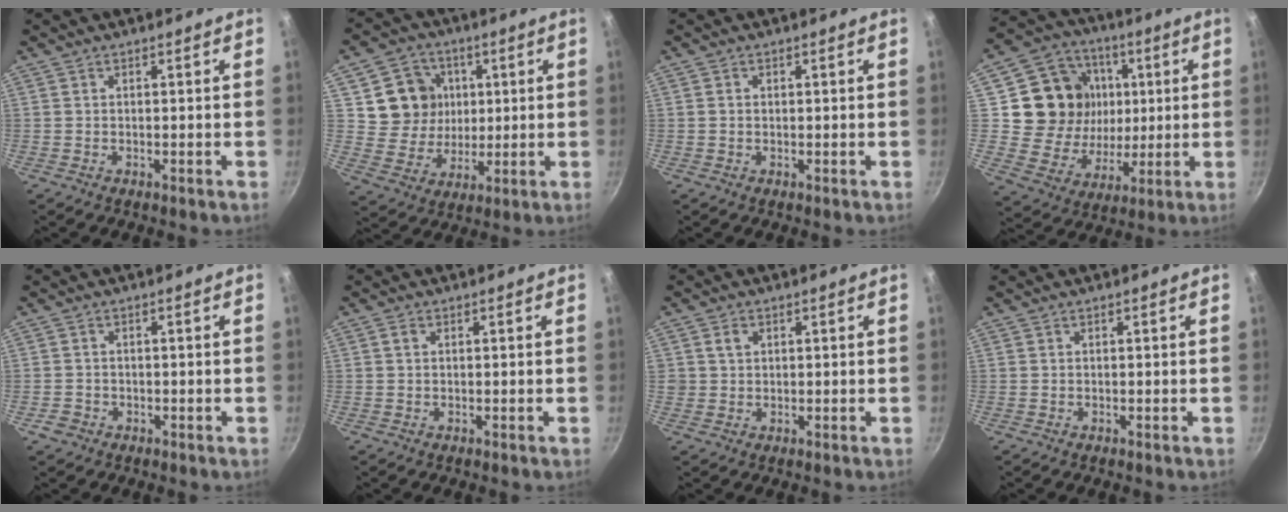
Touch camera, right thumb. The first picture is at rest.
{"total": 12.2, "force": [3.2, 11.0, 4.2], "torque": [-0.045, -0.011, 0.061]}
{"total": 0.8, "force": [0.1, 0.7, 0.4], "torque": [-0.006, 0.004, 0.001]}
{"total": 19.3, "force": [3.8, 16.7, 8.8], "torque": [-0.135, 0.001, 0.073]}
{"total": 2.4, "force": [-1.1, 2.0, 0.8], "torque": [-0.009, 0.011, -0.015]}
{"total": 1.1, "force": [0.3, 0.9, 0.7], "torque": [-0.011, 0.003, 0.004]}
{"total": 2.5, "force": [0.8, 2.1, 0.9], "torque": [-0.003, 0.007, 0.014]}
{"total": 0.0}